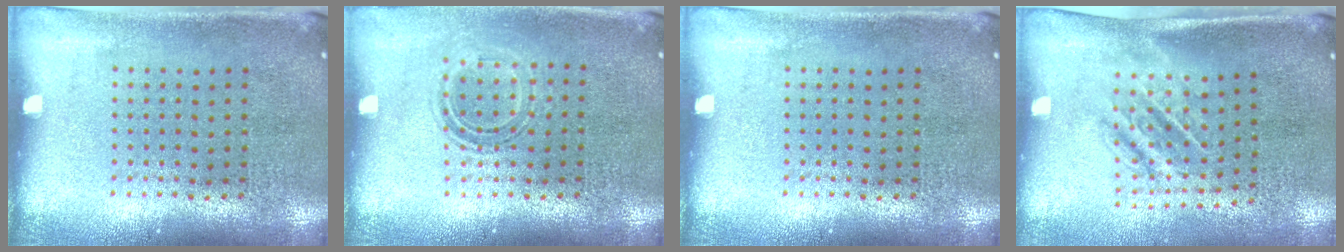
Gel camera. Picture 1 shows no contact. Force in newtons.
{"total": 1.2, "press": 1.0, "slide": 0.7}
{"total": 0.0}
{"total": 1.7, "press": 1.3, "slide": 1.1}